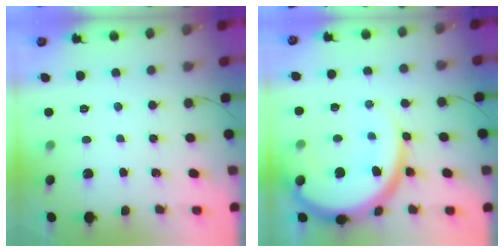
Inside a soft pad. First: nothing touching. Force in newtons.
{"total": 18.0, "press": 18.0, "slide": 1.4}